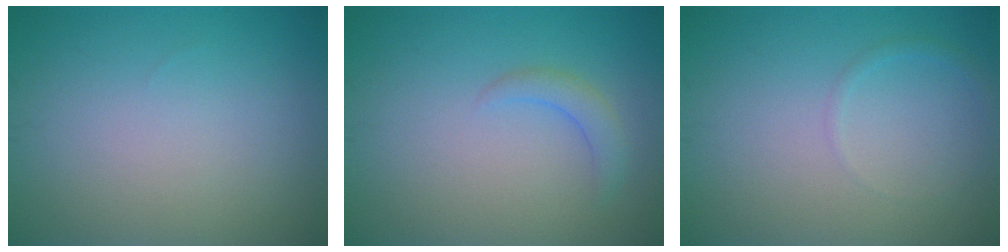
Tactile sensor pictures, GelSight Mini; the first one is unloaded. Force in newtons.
{"total": 1.7, "press": 1.7, "slide": 0.3}
{"total": 0.7, "press": 0.7, "slide": 0.1}